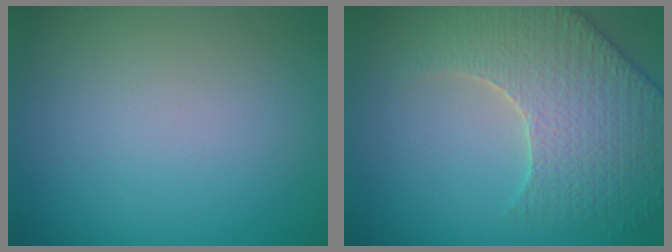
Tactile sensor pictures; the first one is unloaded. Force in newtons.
{"total": 6.0, "press": 5.4, "slide": 2.7}